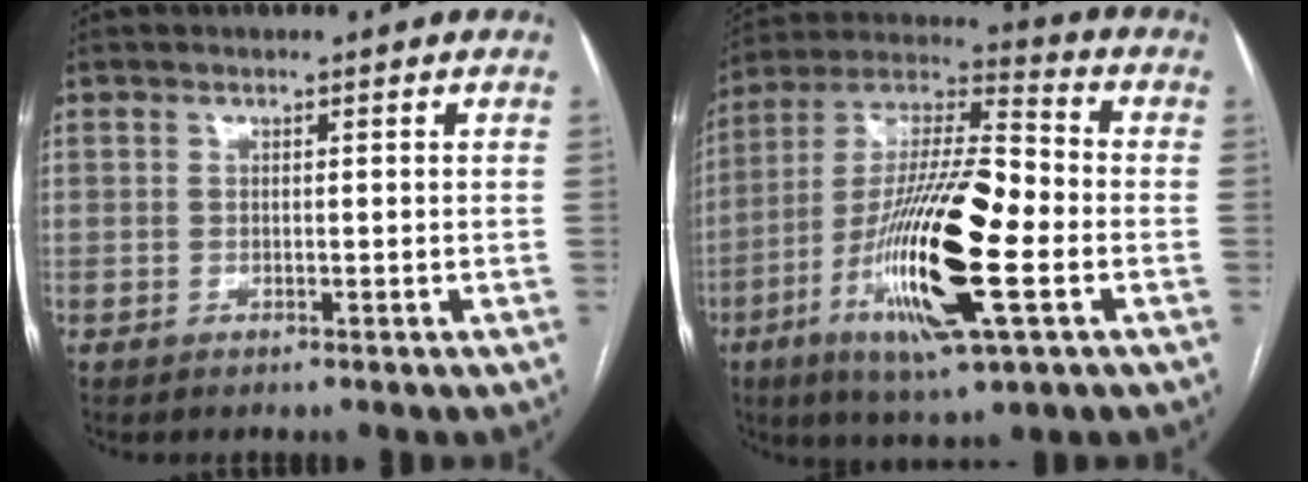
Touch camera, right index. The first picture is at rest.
{"total": 21.6, "force": [-5.9, 3.4, 20.5], "torque": [-0.404, -0.016, -0.105]}